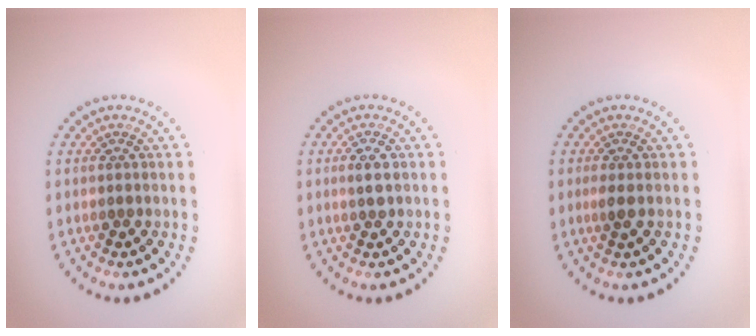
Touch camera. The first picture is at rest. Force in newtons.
{"total": 1.3, "press": 1.3, "slide": 0.1}
{"total": 0.9, "press": 0.8, "slide": 0.4}